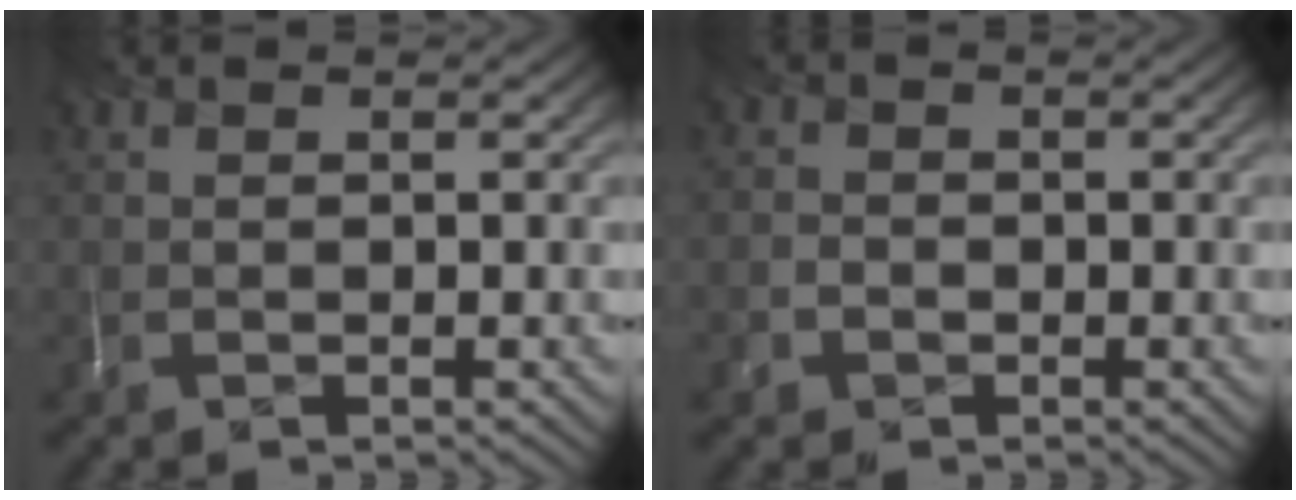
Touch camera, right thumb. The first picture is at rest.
{"total": 2.4, "force": [-2.0, 1.2, -0.8], "torque": [0.024, -0.014, -0.042]}